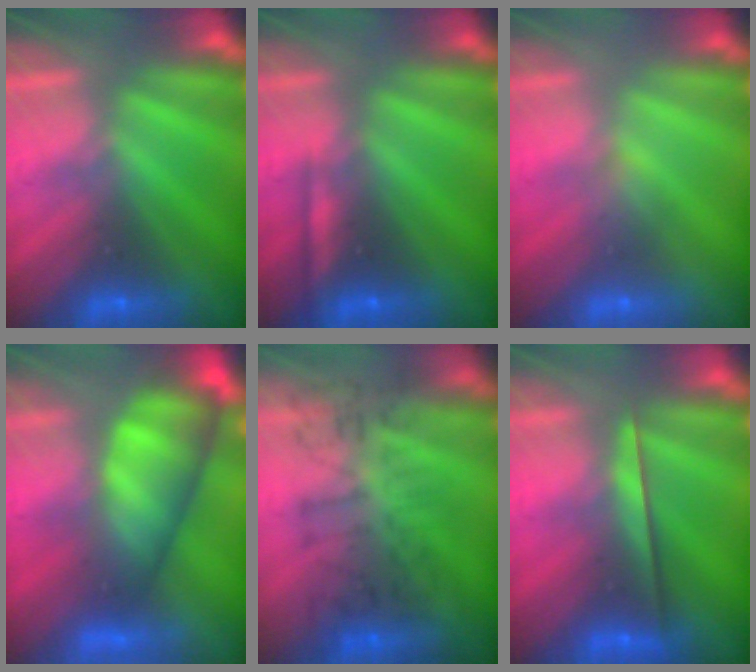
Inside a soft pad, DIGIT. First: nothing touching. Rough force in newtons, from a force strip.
{"total": 2.2}
{"total": 2.8}
{"total": 7.1}
{"total": 4.8}
{"total": 2.4}